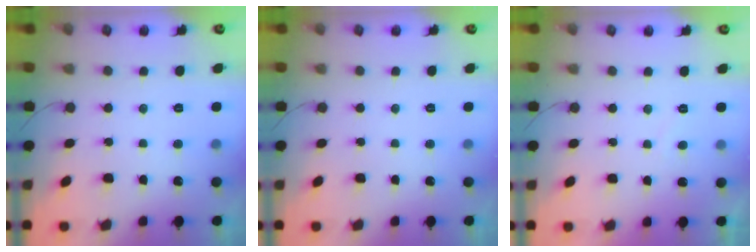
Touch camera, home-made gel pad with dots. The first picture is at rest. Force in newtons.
{"total": 0.0}
{"total": 0.5, "press": 0.2, "slide": 0.5}